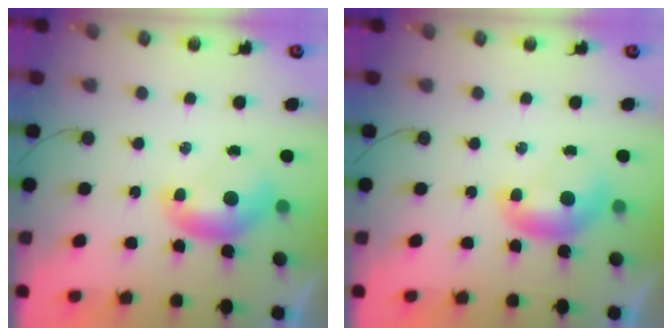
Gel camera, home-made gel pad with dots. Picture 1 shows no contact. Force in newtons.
{"total": 0.0}